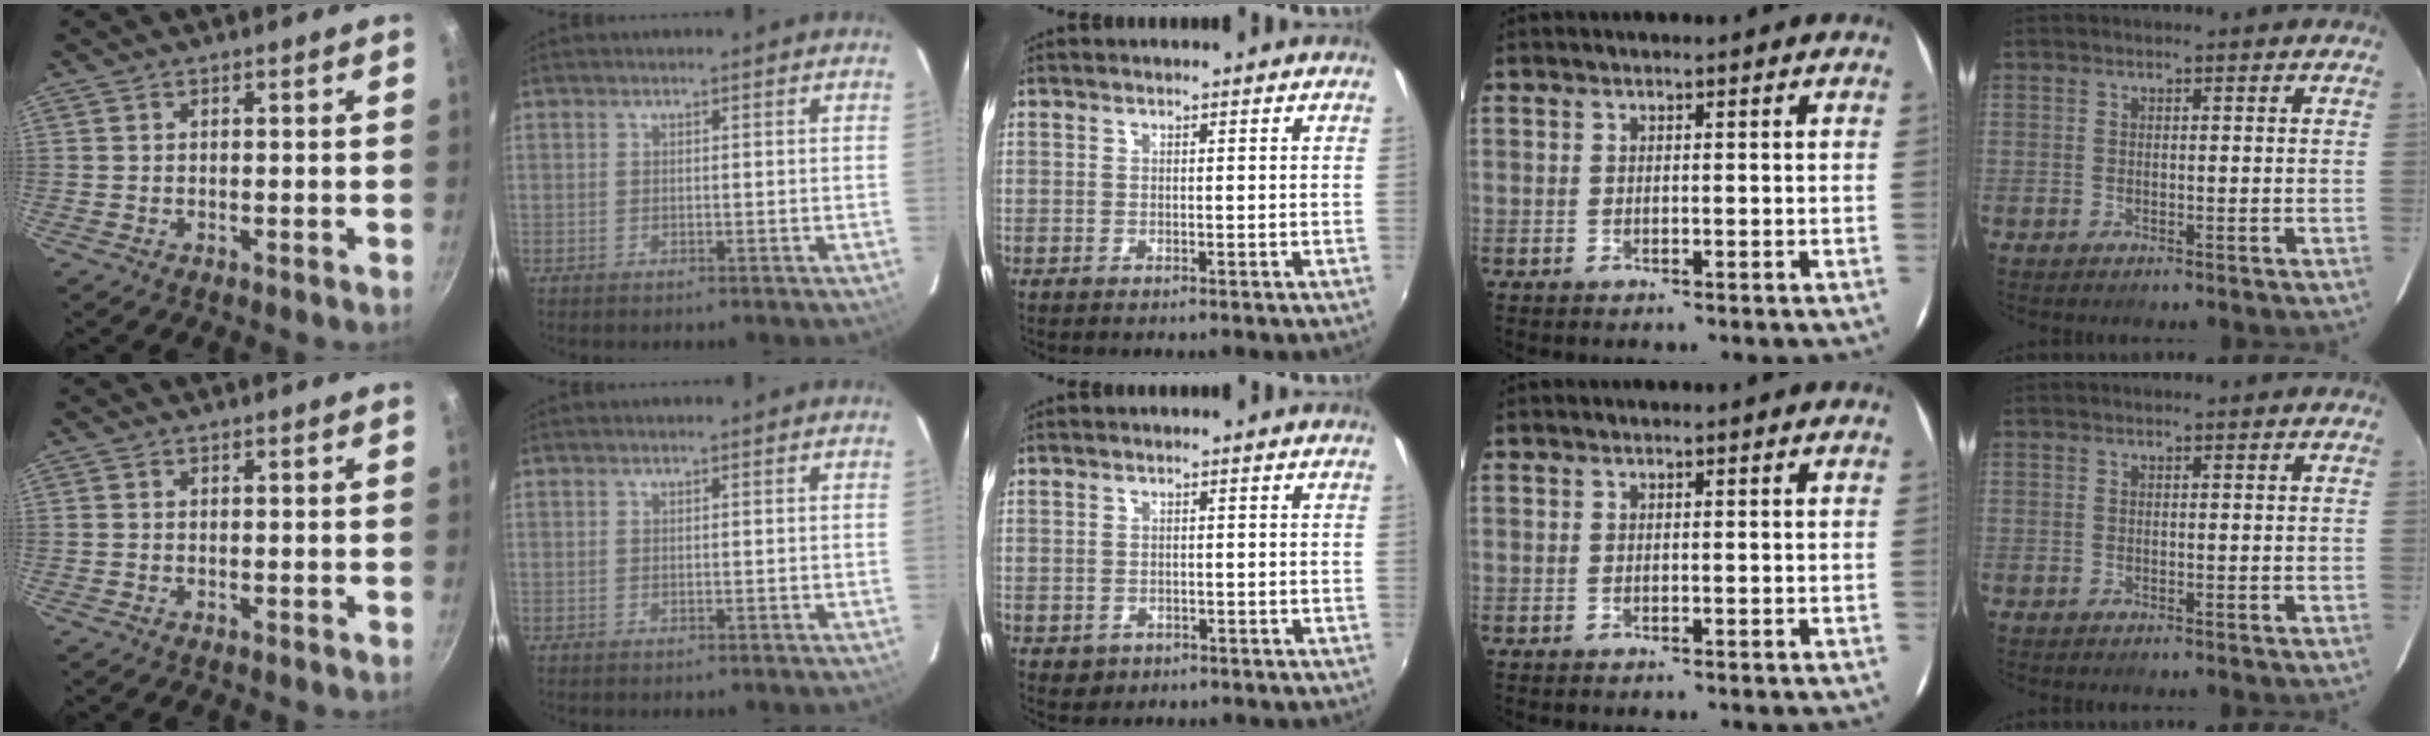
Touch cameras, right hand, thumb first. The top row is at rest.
{"middle": {"total": 3.5, "force": [-1.2, 3.0, 1.3], "torque": [-0.033, -0.006, -0.009]}}